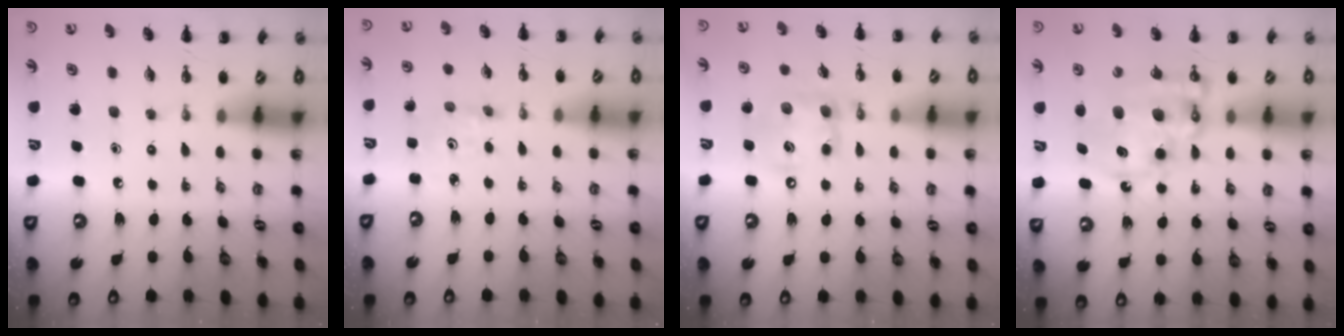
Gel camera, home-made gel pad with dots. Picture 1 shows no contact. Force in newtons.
{"total": 1.5, "press": 1.4, "slide": 0.5}
{"total": 12.6, "press": 12.5, "slide": 1.9}
{"total": 13.5, "press": 13.1, "slide": 3.2}